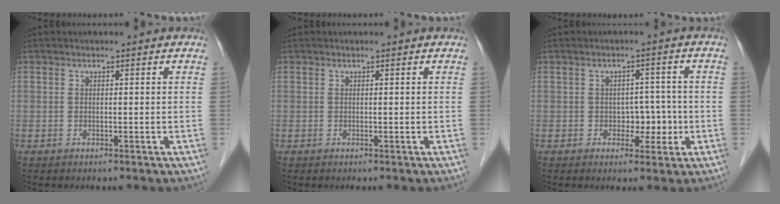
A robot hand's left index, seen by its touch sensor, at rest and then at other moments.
{"total": 0.0}
{"total": 3.8, "force": [-1.0, 2.6, 2.5], "torque": [-0.027, 0.013, -0.009]}